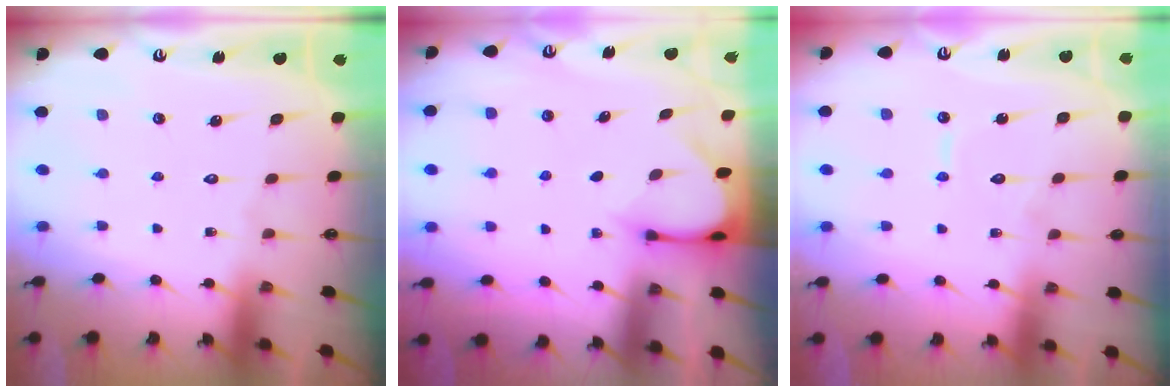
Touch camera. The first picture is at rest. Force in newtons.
{"total": 3.4, "press": 3.4, "slide": 0.3}
{"total": 5.1, "press": 5.1, "slide": 0.4}